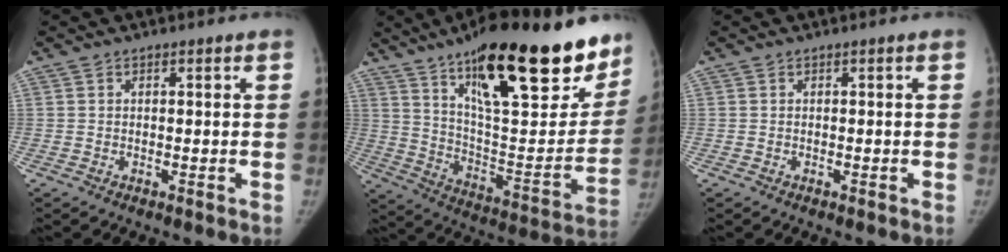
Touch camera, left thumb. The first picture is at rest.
{"total": 33.5, "force": [20.8, 10.3, 24.2], "torque": [-0.318, -0.069, 0.322]}
{"total": 0.0}